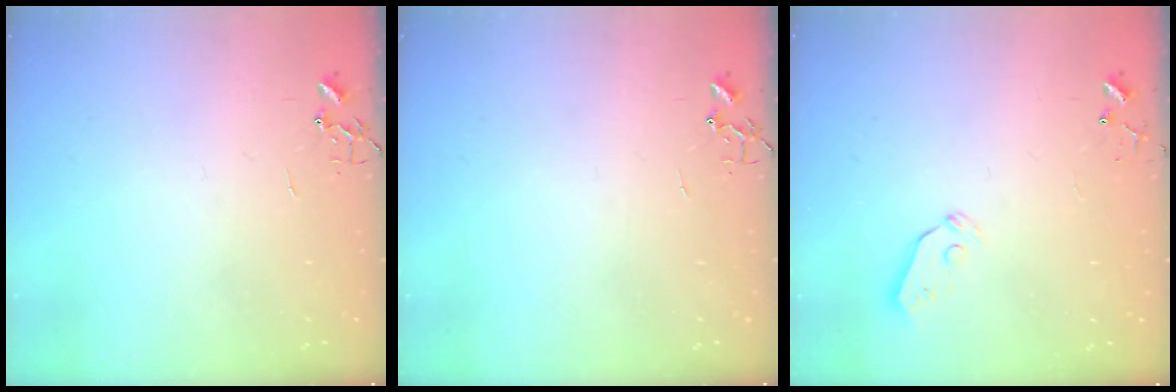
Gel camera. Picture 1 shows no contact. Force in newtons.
{"total": 0.0}
{"total": 4.0, "press": 3.9, "slide": 0.8}